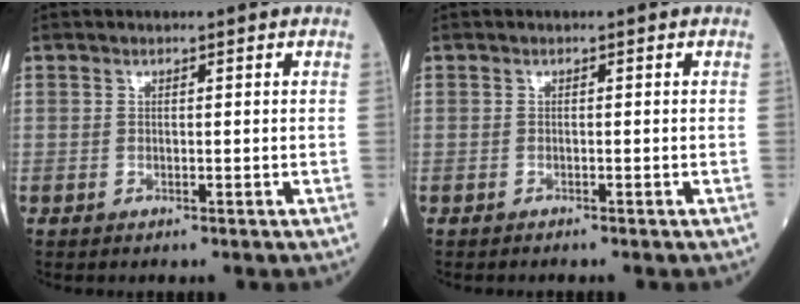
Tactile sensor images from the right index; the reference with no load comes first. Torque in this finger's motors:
{"motor_torque": [0.03, -0.14, 0.08, 0.01]}